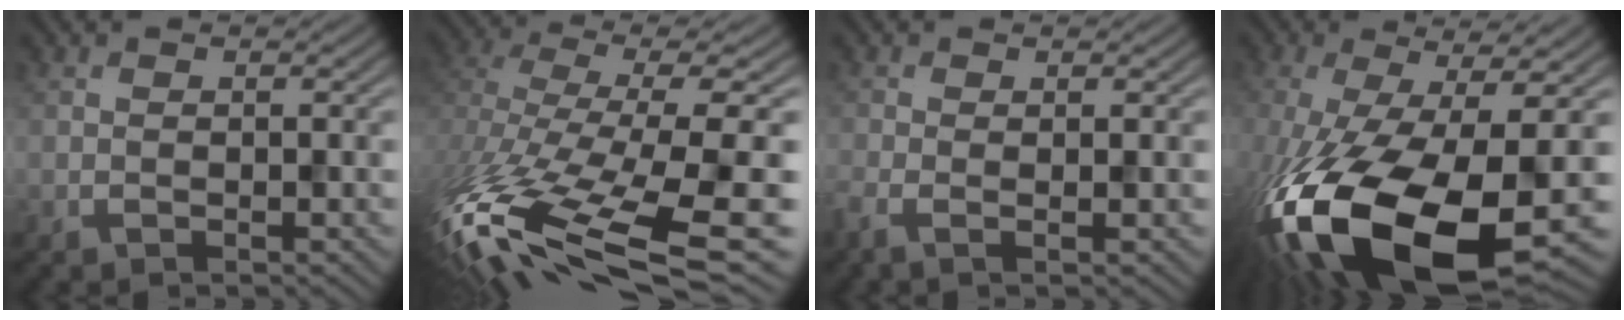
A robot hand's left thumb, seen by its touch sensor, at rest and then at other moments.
{"total": 15.4, "force": [-8.1, 5.7, 11.8], "torque": [-0.257, -0.037, -0.090]}
{"total": 2.0, "force": [-0.7, 0.6, 1.8], "torque": [-0.039, -0.006, -0.017]}
{"total": 19.0, "force": [-7.9, 7.8, 15.5], "torque": [-0.337, -0.058, -0.118]}